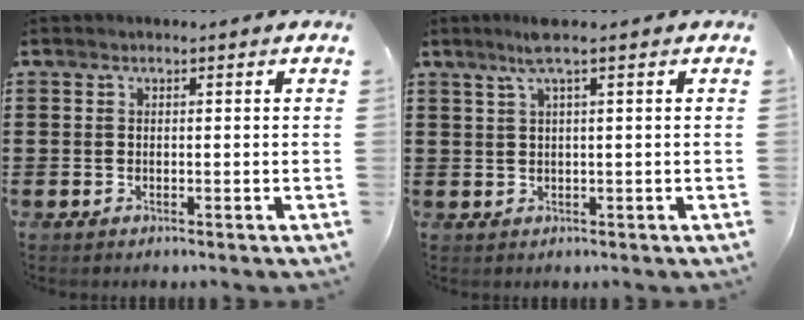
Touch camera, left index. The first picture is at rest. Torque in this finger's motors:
{"motor_torque": [0.39, -0.40, 0.22, 0.08]}